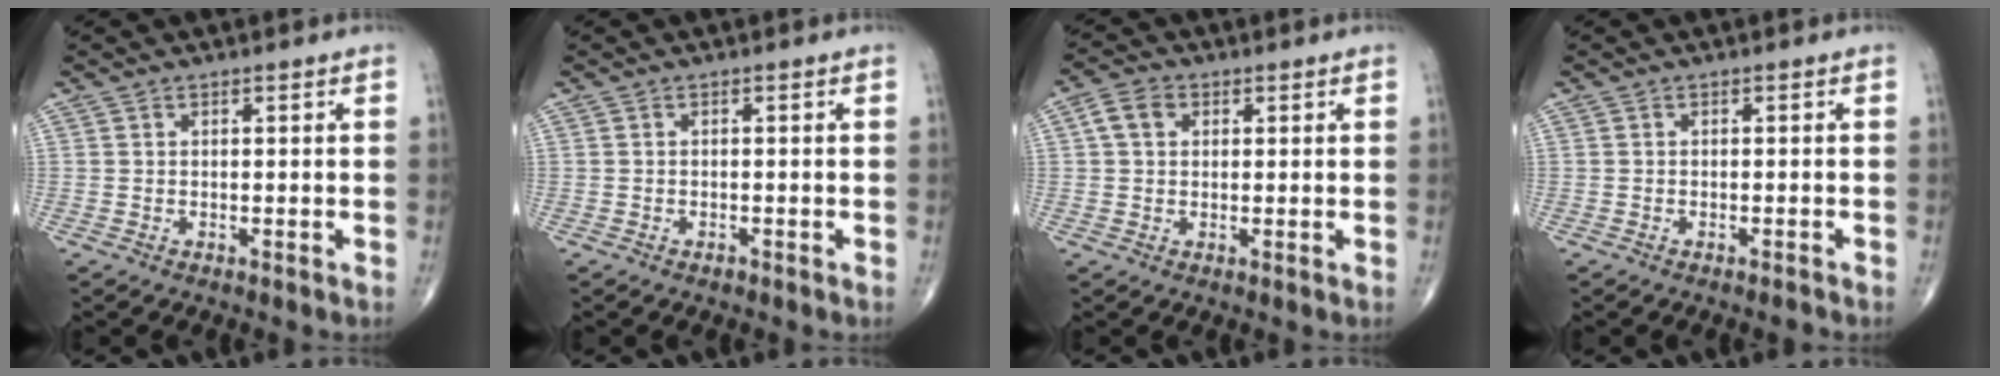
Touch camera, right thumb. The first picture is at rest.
{"total": 0.7, "force": [-0.5, 0.3, 0.3], "torque": [-0.004, 0.001, -0.009]}
{"total": 4.5, "force": [1.2, 3.4, 2.7], "torque": [-0.046, 0.010, 0.018]}
{"total": 0.9, "force": [-0.8, 0.0, 0.4], "torque": [-0.013, 0.005, -0.012]}